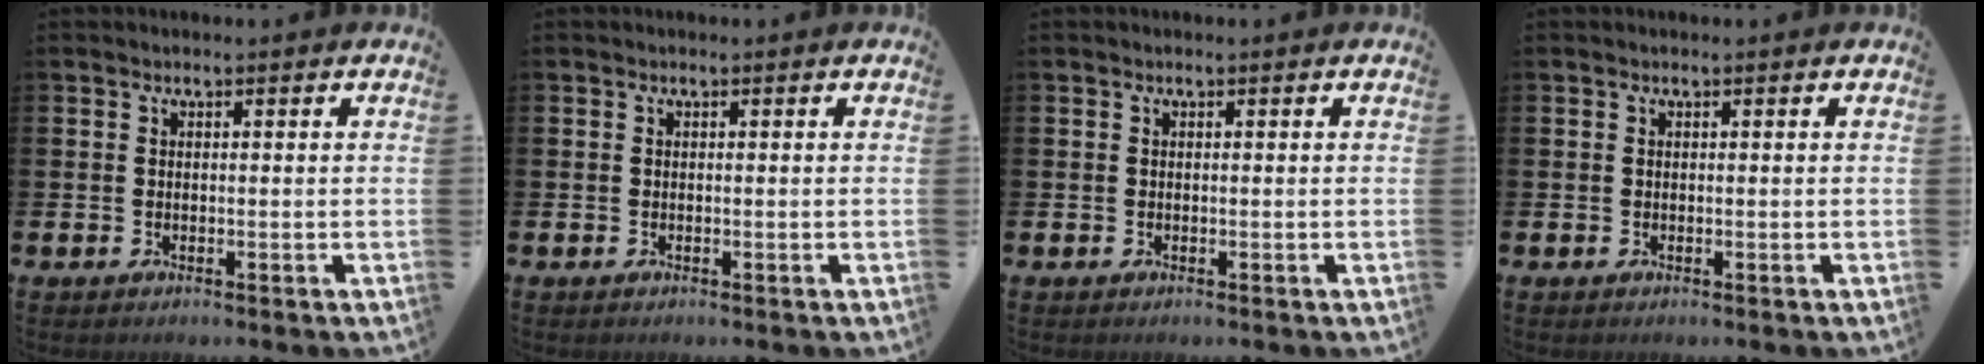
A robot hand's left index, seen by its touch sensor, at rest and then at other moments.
{"total": 0.0}
{"total": 0.0}
{"total": 0.0}